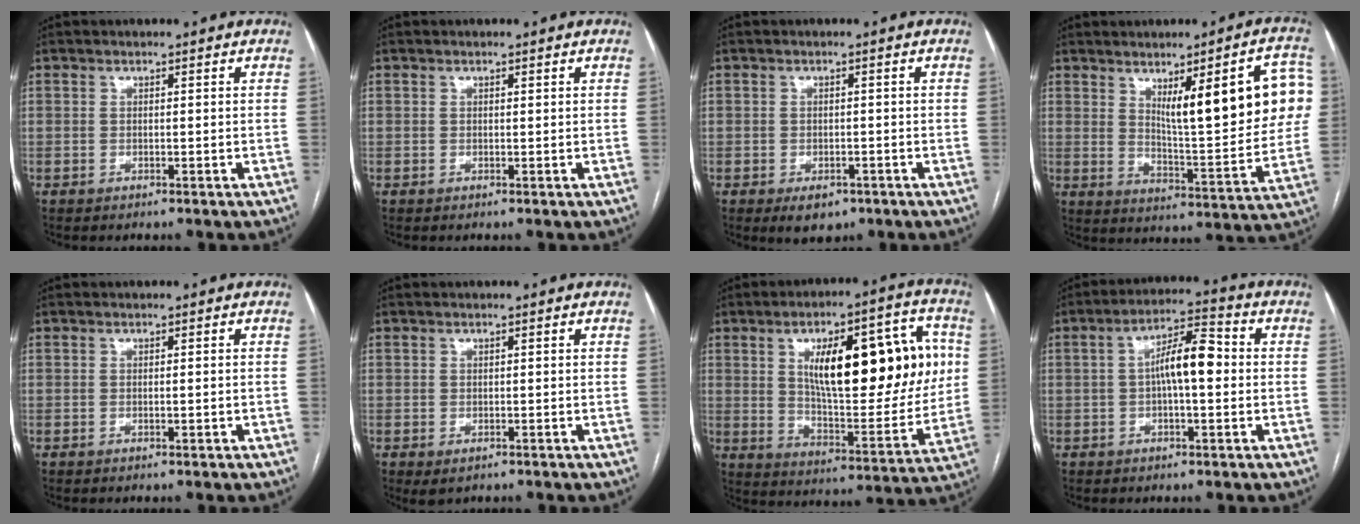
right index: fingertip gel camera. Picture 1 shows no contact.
{"total": 0.0}
{"total": 3.8, "force": [-2.2, 2.5, 2.0], "torque": [-0.025, -0.001, -0.022]}
{"total": 17.6, "force": [5.1, 3.6, 16.4], "torque": [-0.214, 0.003, 0.079]}
{"total": 0.8, "force": [-0.2, 0.1, 0.7], "torque": [-0.015, -0.002, 0.000]}
{"total": 1.7, "force": [-0.6, 1.1, 1.1], "torque": [-0.015, -0.002, -0.002]}
{"total": 23.9, "force": [5.4, 7.5, 22.0], "torque": [-0.323, 0.022, 0.084]}
{"total": 7.9, "force": [0.2, 2.1, 7.6], "torque": [-0.140, 0.025, 0.000]}